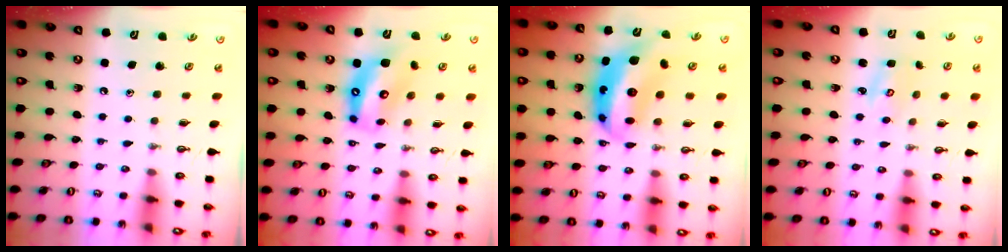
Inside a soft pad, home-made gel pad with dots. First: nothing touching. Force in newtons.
{"total": 10.8, "press": 10.7, "slide": 1.2}
{"total": 10.6, "press": 10.6, "slide": 1.0}
{"total": 3.1, "press": 3.1, "slide": 0.2}